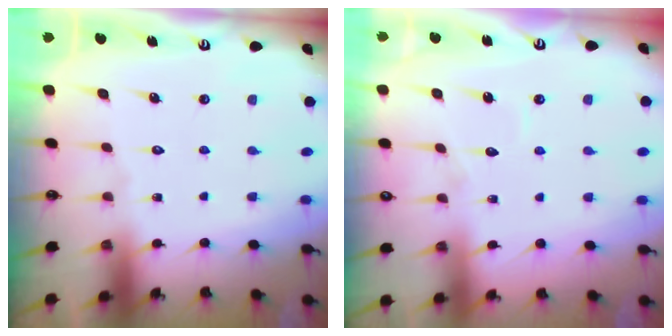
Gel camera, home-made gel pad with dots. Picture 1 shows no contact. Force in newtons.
{"total": 4.5, "press": 4.5, "slide": 0.4}